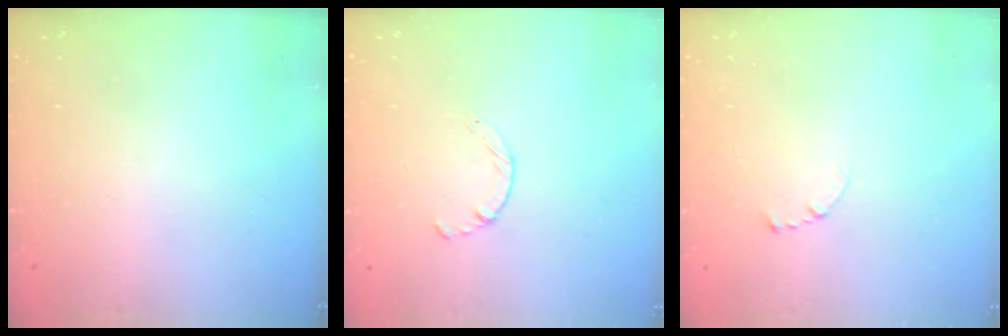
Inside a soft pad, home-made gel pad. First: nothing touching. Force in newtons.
{"total": 1.8, "press": 1.7, "slide": 0.3}
{"total": 2.3, "press": 2.3, "slide": 0.2}